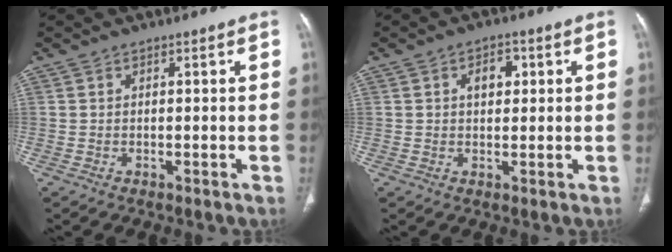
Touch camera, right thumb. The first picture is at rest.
{"total": 4.0, "force": [1.1, 2.6, 2.8], "torque": [-0.029, 0.003, 0.014]}